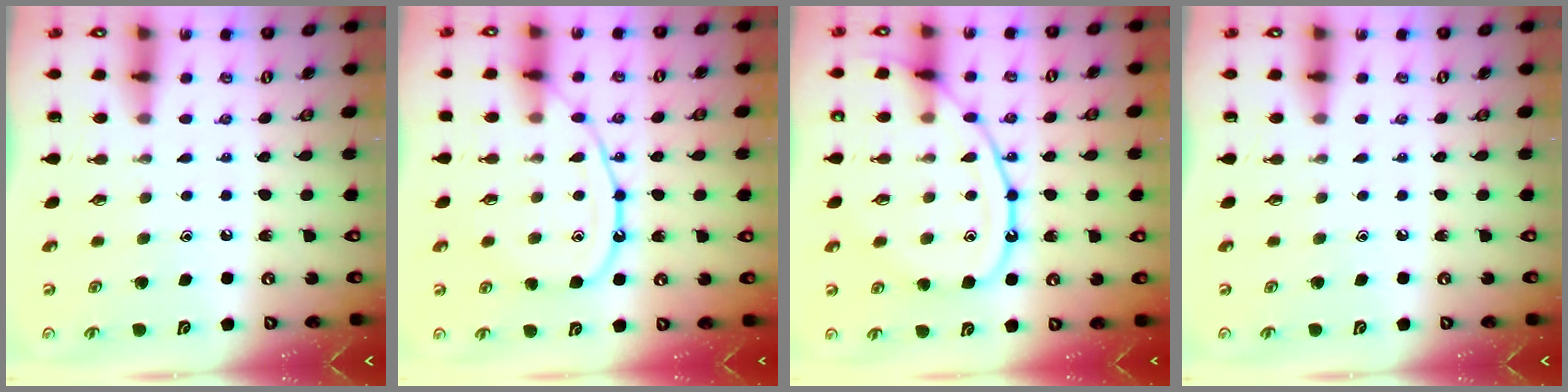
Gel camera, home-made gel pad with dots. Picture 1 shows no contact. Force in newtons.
{"total": 12.1, "press": 12.0, "slide": 1.5}
{"total": 14.2, "press": 14.2, "slide": 1.2}
{"total": 0.0}